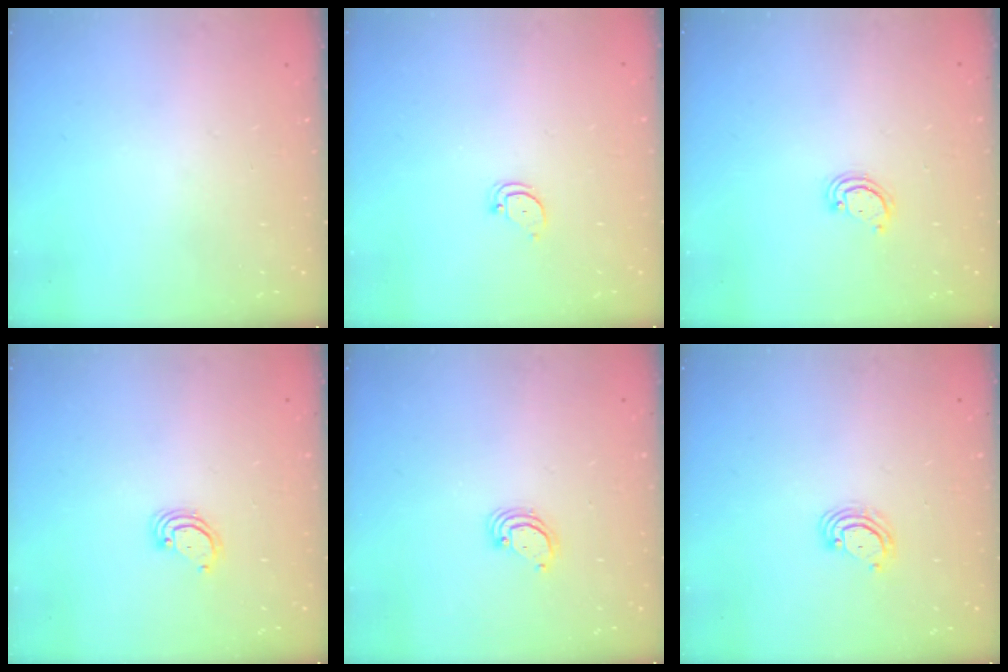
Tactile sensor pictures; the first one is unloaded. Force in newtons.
{"total": 2.6, "press": 2.6, "slide": 0.0}
{"total": 2.3, "press": 2.3, "slide": 0.3}
{"total": 3.1, "press": 3.0, "slide": 0.3}
{"total": 3.1, "press": 3.1, "slide": 0.3}
{"total": 5.5, "press": 5.5, "slide": 0.6}